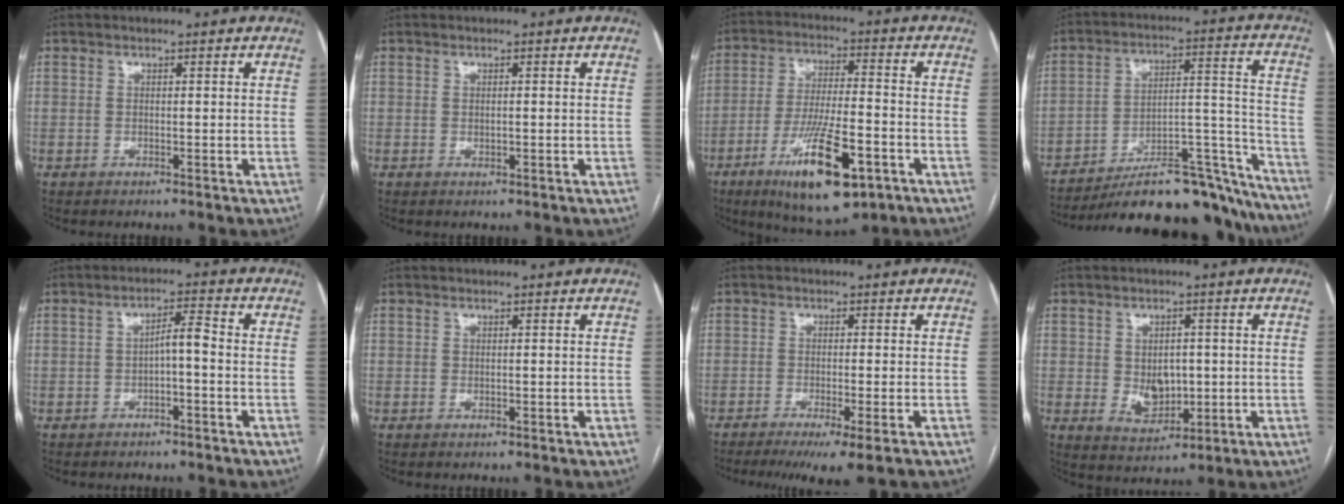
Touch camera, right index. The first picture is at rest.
{"total": 0.7, "force": [0.0, 0.3, 0.6], "torque": [-0.011, -0.002, 0.002]}
{"total": 15.6, "force": [-7.7, 3.6, 13.0], "torque": [-0.240, -0.021, -0.121]}
{"total": 27.0, "force": [-24.0, 5.7, 11.1], "torque": [-0.114, 0.025, -0.339]}
{"total": 3.3, "force": [-0.9, 0.6, 3.1], "torque": [-0.051, 0.012, -0.013]}
{"total": 0.0}
{"total": 7.2, "force": [-5.1, 0.0, 5.1], "torque": [-0.072, -0.019, -0.078]}
{"total": 5.7, "force": [-0.1, 4.0, 4.1], "torque": [-0.066, -0.001, 0.014]}